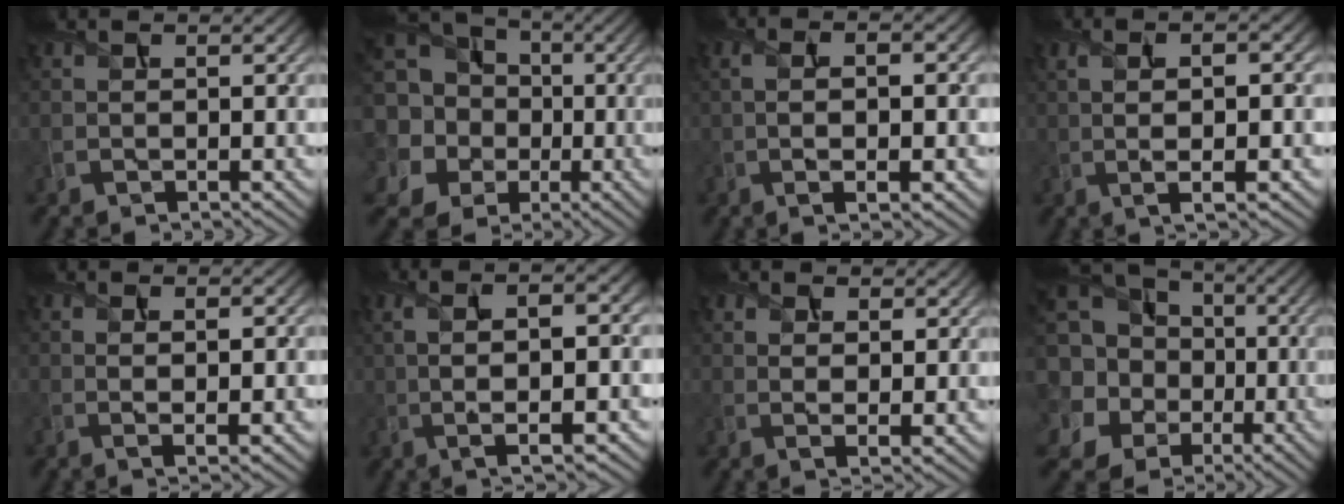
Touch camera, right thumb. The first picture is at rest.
{"total": 18.8, "force": [0.7, 16.7, 8.5], "torque": [-0.271, 0.013, -0.017]}
{"total": 5.2, "force": [-0.4, 1.5, 5.0], "torque": [-0.093, -0.005, -0.002]}
{"total": 5.7, "force": [0.1, 1.5, 5.5], "torque": [-0.097, 0.003, 0.002]}
{"total": 2.6, "force": [0.2, 0.6, 2.5], "torque": [-0.049, -0.003, 0.007]}
{"total": 8.5, "force": [0.1, 2.4, 8.2], "torque": [-0.139, 0.010, 0.001]}
{"total": 3.8, "force": [1.9, 1.9, 2.6], "torque": [-0.054, -0.009, 0.040]}
{"total": 21.1, "force": [0.4, 18.9, 9.4], "torque": [-0.290, 0.008, -0.023]}